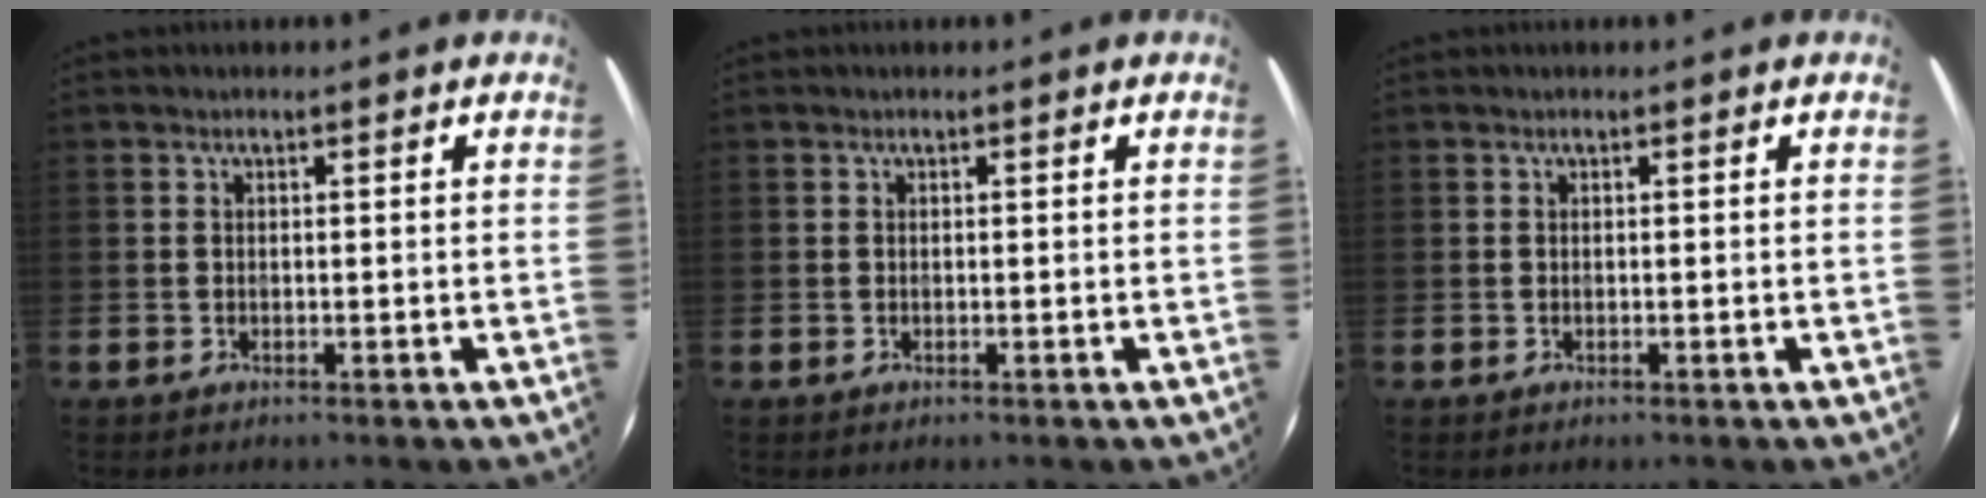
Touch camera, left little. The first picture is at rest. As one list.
[{"total": 0.0}, {"total": 0.0}]